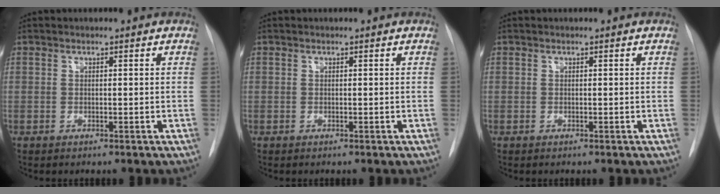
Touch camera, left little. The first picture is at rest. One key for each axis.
{"total": 0.0}
{"total": 0.0}